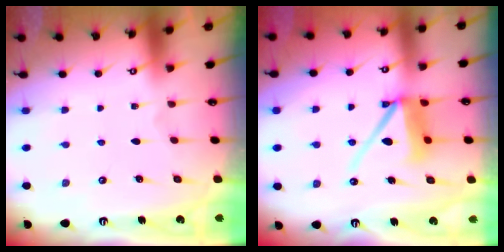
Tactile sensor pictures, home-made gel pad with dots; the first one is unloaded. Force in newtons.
{"total": 10.6, "press": 10.5, "slide": 1.4}